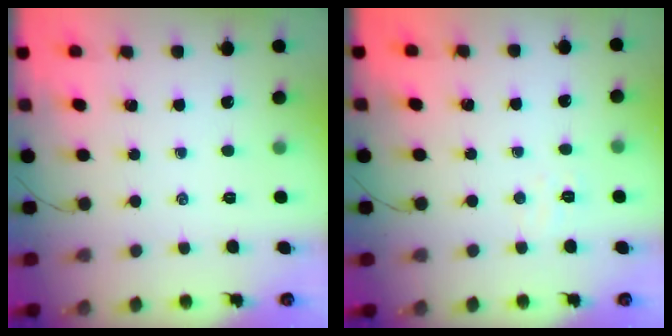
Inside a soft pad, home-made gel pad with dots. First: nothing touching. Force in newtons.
{"total": 3.0, "press": 3.0, "slide": 0.8}